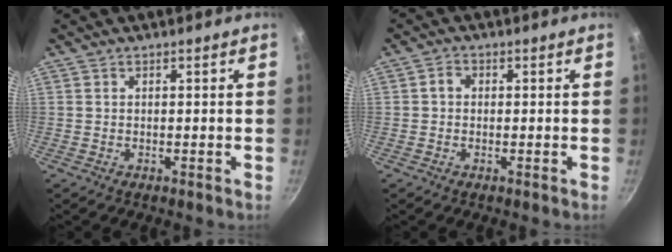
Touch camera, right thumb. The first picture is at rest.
{"total": 1.9, "force": [0.1, 1.5, 1.0], "torque": [-0.016, 0.007, -0.003]}